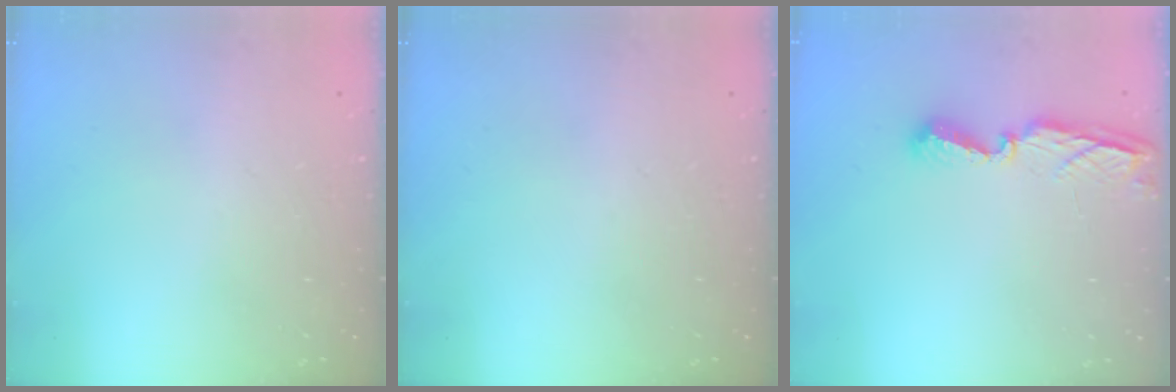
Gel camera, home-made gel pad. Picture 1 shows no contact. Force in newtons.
{"total": 0.0}
{"total": 8.0, "press": 7.9, "slide": 1.0}